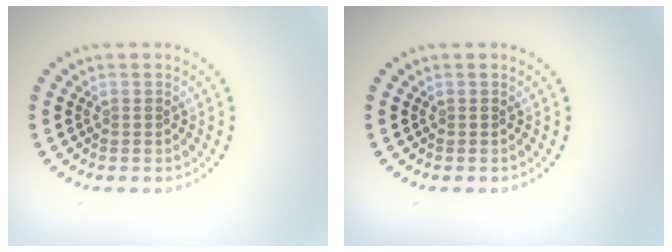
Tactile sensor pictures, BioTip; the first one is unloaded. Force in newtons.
{"total": 0.0}